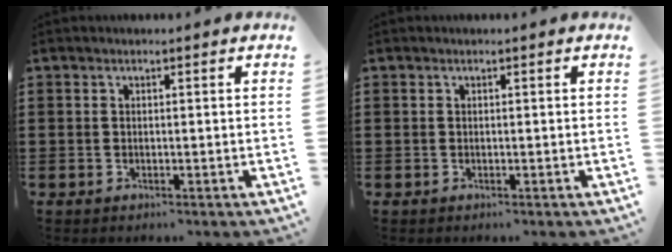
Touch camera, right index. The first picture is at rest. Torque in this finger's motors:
{"motor_torque": [0.00, 0.00, 0.03, 0.00]}